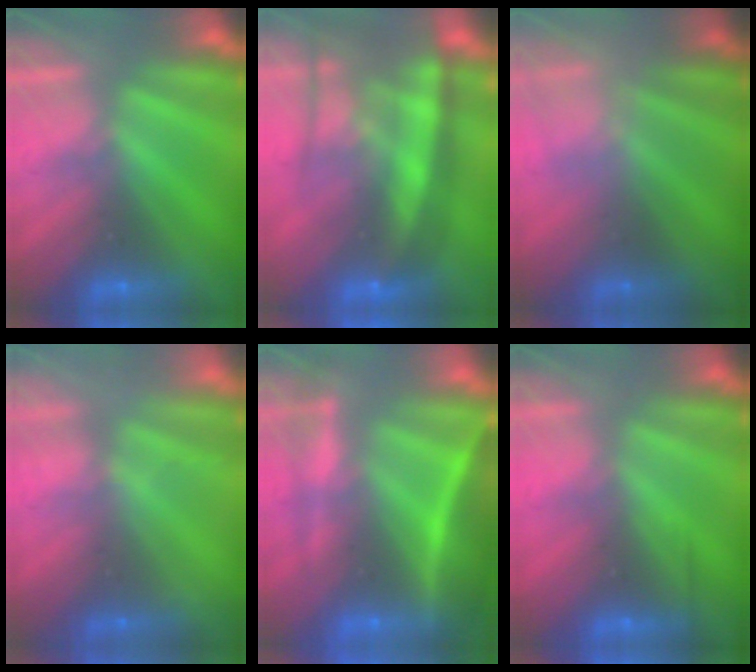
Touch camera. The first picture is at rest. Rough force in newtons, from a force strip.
{"total": 5.5}
{"total": 2.3}
{"total": 2.3}
{"total": 7.8}
{"total": 2.5}